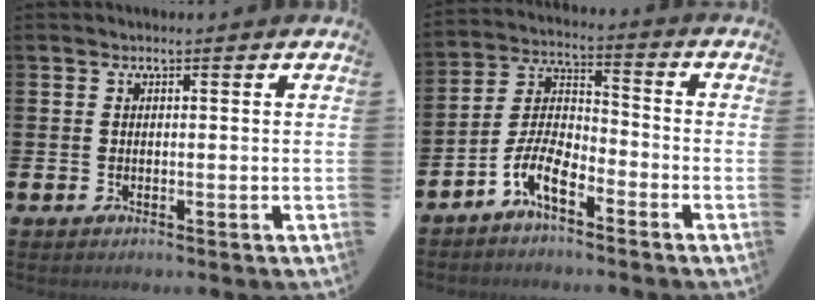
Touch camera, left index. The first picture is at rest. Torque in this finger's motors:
{"motor_torque": [1.26, 0.88, 0.22, 0.21]}